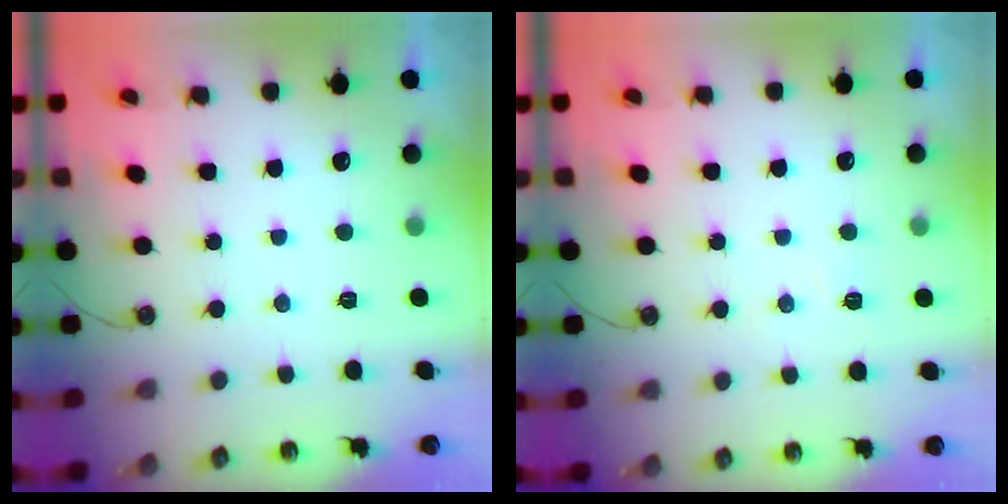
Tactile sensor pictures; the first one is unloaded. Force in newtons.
{"total": 6.6, "press": 6.5, "slide": 0.8}